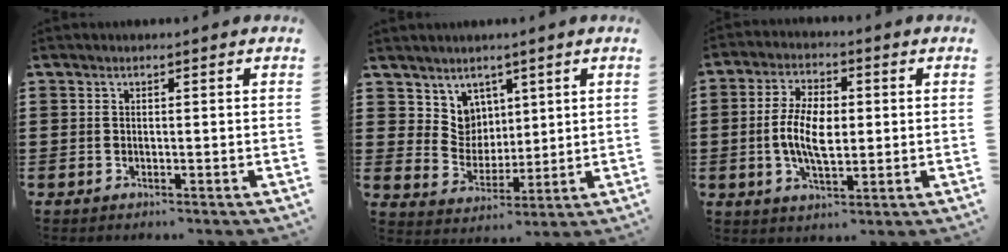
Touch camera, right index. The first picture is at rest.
{"total": 5.9, "force": [3.6, 4.6, 0.7], "torque": [-0.045, -0.006, 0.070]}
{"total": 7.4, "force": [-0.4, 3.6, 6.5], "torque": [-0.139, 0.003, -0.011]}